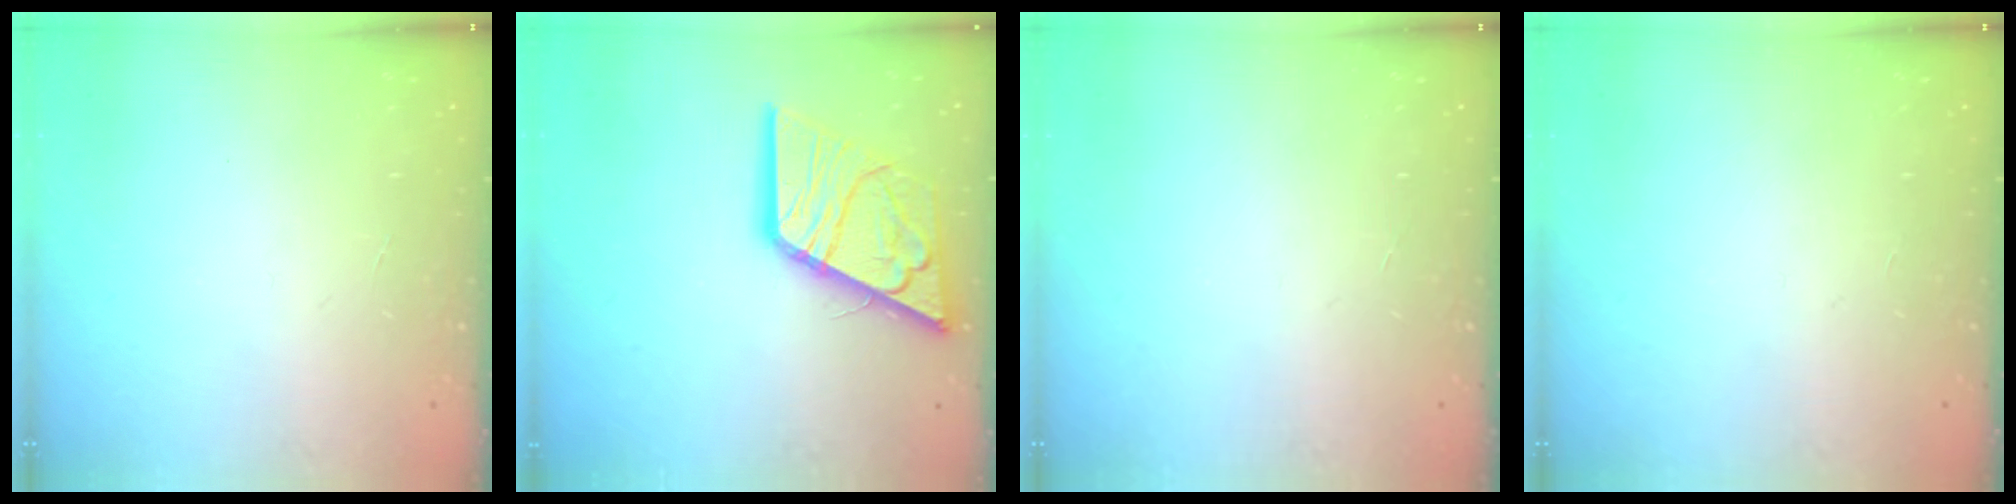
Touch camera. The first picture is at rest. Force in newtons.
{"total": 20.6, "press": 20.5, "slide": 2.5}
{"total": 0.0}
{"total": 0.0}